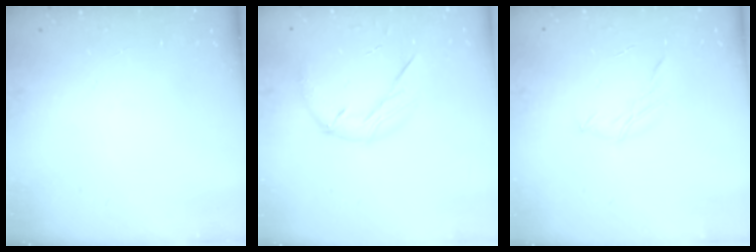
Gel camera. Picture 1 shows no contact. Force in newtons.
{"total": 9.1, "press": 9.1, "slide": 0.6}
{"total": 4.7, "press": 4.6, "slide": 1.0}